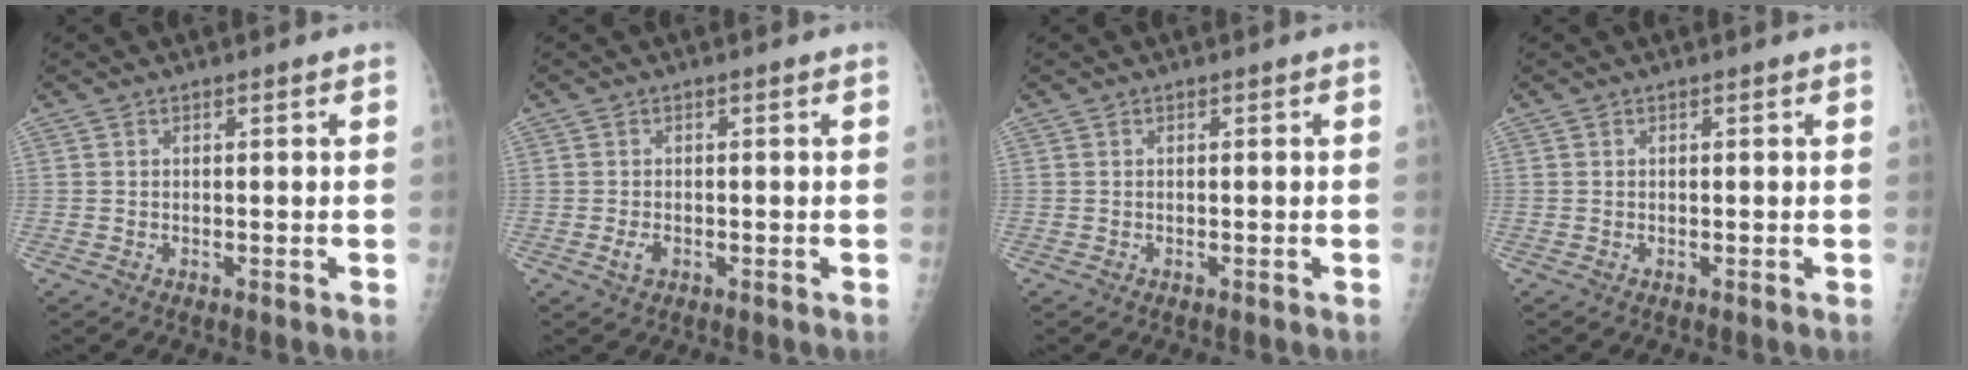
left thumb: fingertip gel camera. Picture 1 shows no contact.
{"total": 1.7, "force": [-0.5, 1.0, 1.3], "torque": [-0.024, 0.000, -0.006]}
{"total": 0.0}
{"total": 0.0}